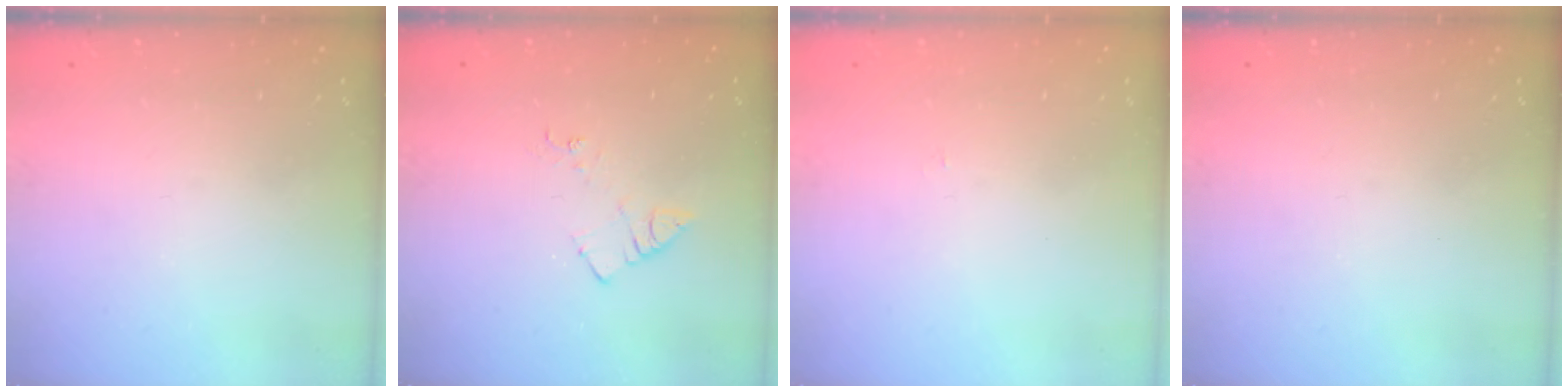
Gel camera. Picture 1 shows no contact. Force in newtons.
{"total": 6.2, "press": 6.2, "slide": 0.6}
{"total": 2.2, "press": 2.2, "slide": 0.3}
{"total": 0.0}